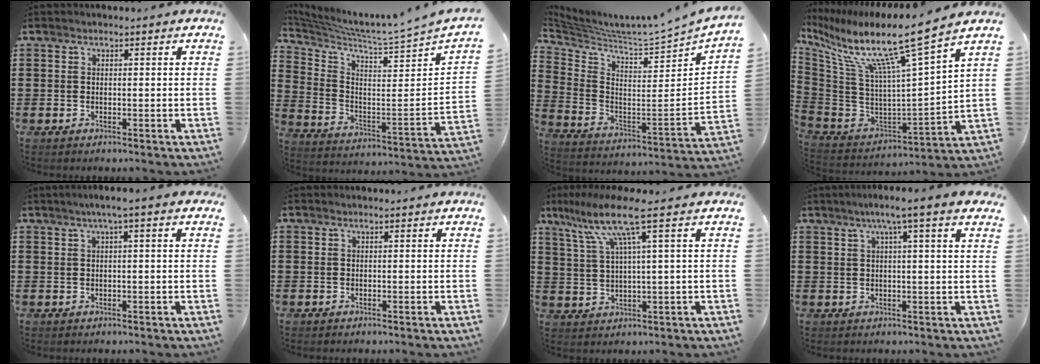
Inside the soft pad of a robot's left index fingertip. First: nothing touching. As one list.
[{"total": 3.8, "force": [3.4, -1.0, 1.4], "torque": [-0.052, -0.059, 0.047]}, {"total": 3.0, "force": [2.9, -0.8, 0.4], "torque": [-0.035, -0.059, 0.038]}, {"total": 12.4, "force": [8.7, -0.3, 8.8], "torque": [-0.186, -0.069, 0.131]}, {"total": 1.9, "force": [0.5, -0.1, 1.8], "torque": [-0.033, 0.000, 0.008]}, {"total": 0.0}, {"total": 9.5, "force": [4.7, 0.6, 8.3], "torque": [-0.185, -0.012, 0.073]}, {"total": 4.3, "force": [2.5, -0.6, 3.4], "torque": [-0.071, 0.001, 0.040]}]